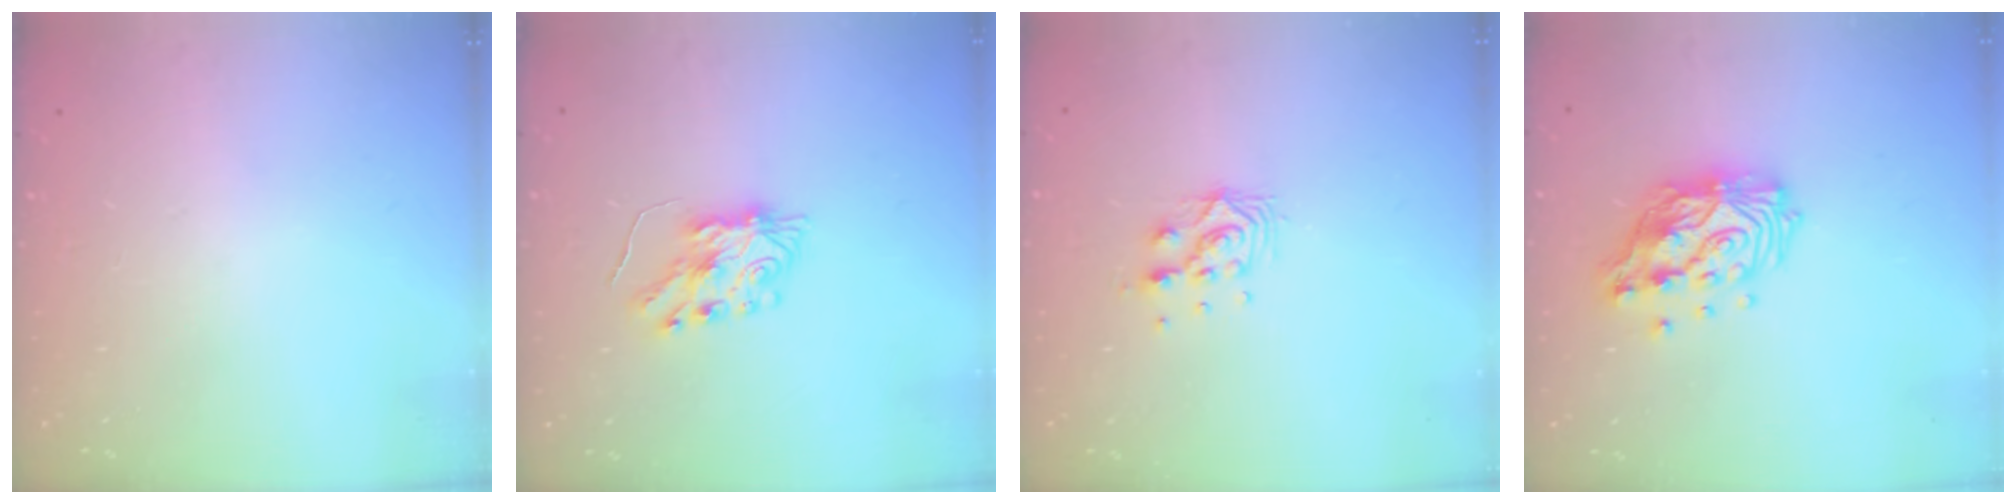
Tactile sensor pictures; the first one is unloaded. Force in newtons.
{"total": 7.3, "press": 7.3, "slide": 0.5}
{"total": 8.6, "press": 8.6, "slide": 0.7}
{"total": 15.2, "press": 15.1, "slide": 2.0}